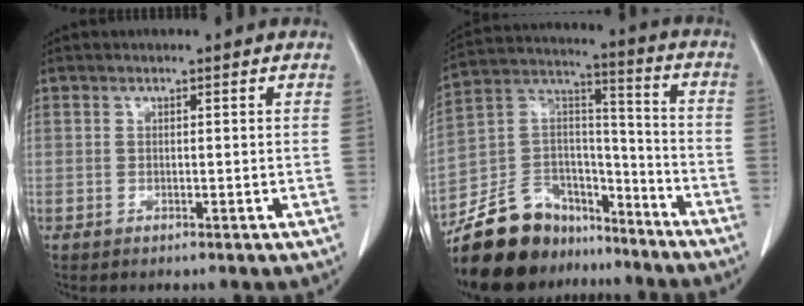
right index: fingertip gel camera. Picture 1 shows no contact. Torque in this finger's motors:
{"motor_torque": [-0.98, -0.51, -1.05, -0.21]}